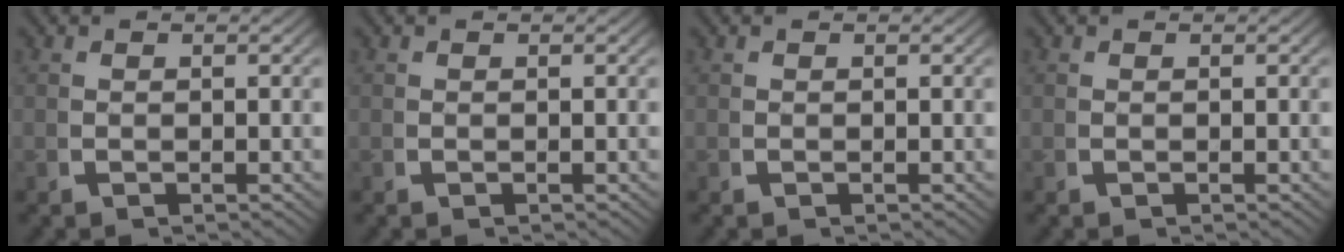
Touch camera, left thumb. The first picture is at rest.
{"total": 0.0}
{"total": 0.0}
{"total": 0.0}